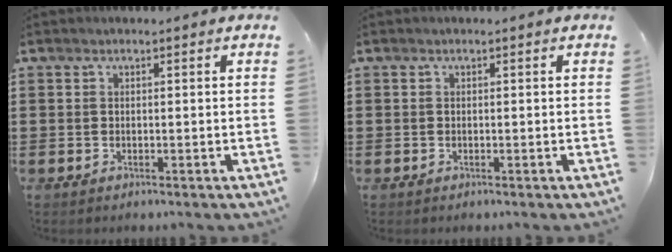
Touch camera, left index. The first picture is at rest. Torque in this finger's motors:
{"motor_torque": [-0.02, 0.01, 0.02, 0.00]}